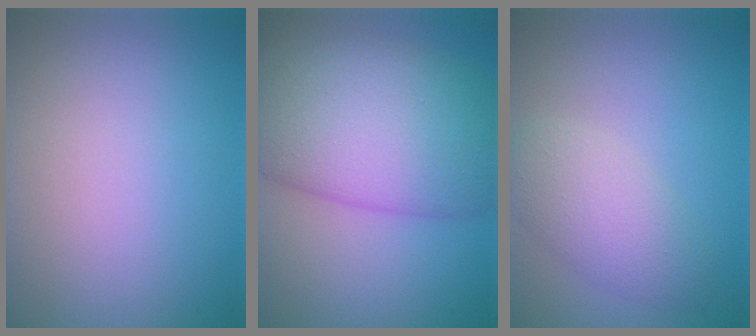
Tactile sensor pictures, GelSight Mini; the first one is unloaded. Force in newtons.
{"total": 12.1, "press": 12.1, "slide": 0.5}
{"total": 3.5, "press": 3.5, "slide": 0.2}